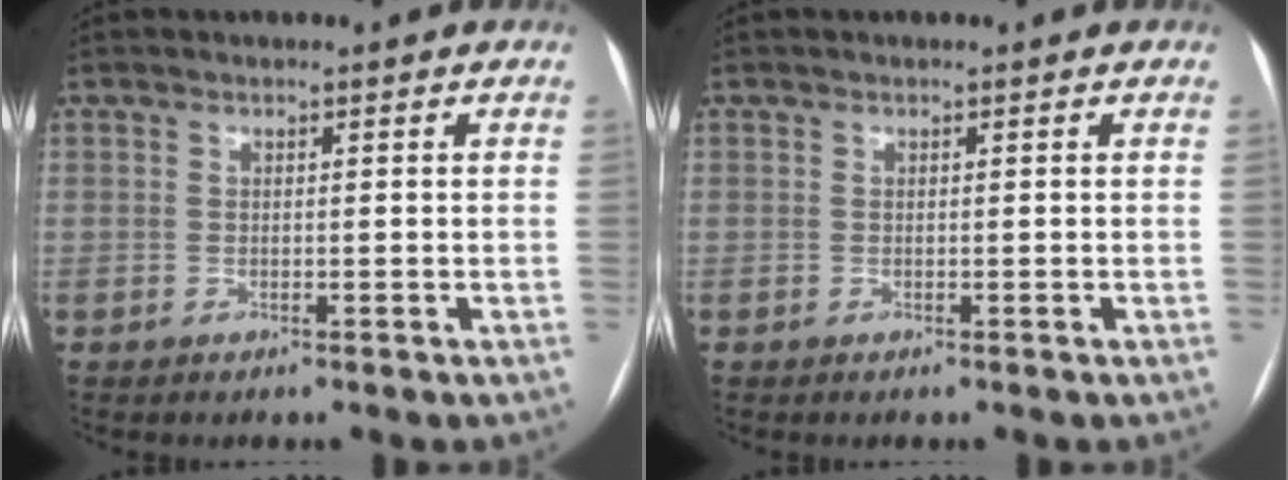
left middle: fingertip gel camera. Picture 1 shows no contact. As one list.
[{"total": 0.0}]